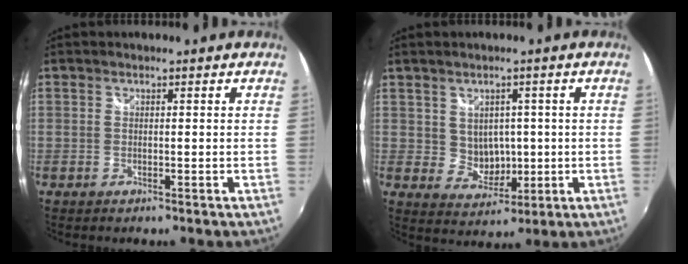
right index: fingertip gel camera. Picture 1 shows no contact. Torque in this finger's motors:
{"motor_torque": [0.02, 0.06, 0.06, 0.00]}